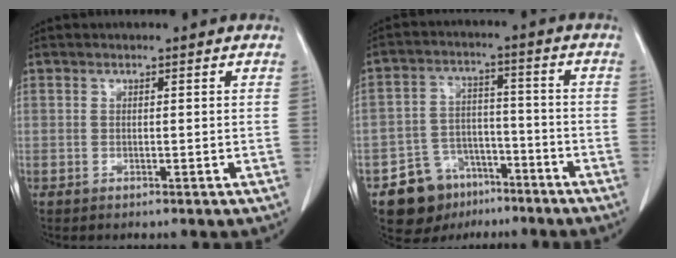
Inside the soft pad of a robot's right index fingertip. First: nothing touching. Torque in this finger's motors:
{"motor_torque": [-0.16, -0.10, -0.63, -0.21]}